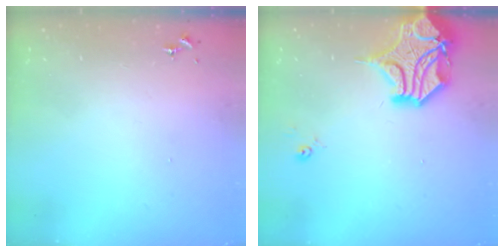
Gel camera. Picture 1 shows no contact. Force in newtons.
{"total": 16.9, "press": 16.8, "slide": 2.5}